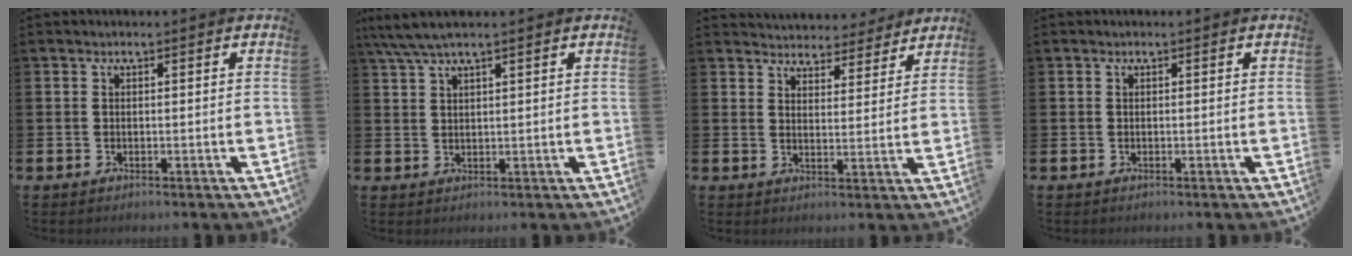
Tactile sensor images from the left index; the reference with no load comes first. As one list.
[{"total": 4.0, "force": [3.1, 0.4, 2.5], "torque": [-0.059, -0.002, 0.057]}, {"total": 4.5, "force": [4.4, 0.9, -0.2], "torque": [-0.011, -0.032, 0.077]}, {"total": 0.0}]